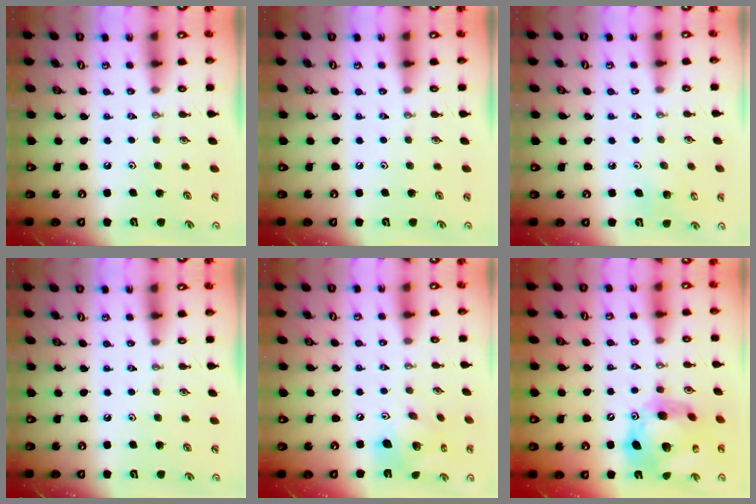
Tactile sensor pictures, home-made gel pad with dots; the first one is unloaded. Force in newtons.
{"total": 0.0}
{"total": 6.5, "press": 6.2, "slide": 1.9}
{"total": 0.0}
{"total": 13.6, "press": 13.5, "slide": 1.4}
{"total": 18.4, "press": 18.3, "slide": 1.9}